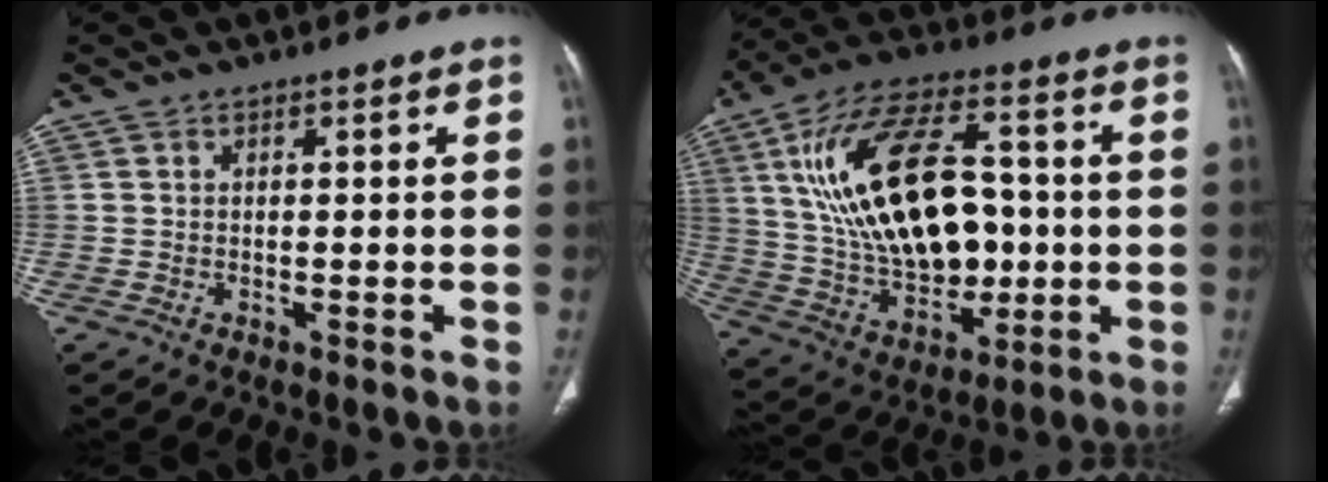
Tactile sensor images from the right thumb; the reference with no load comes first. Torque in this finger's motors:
{"motor_torque": [-0.72, 2.11, 2.35, 0.42, 0.26]}